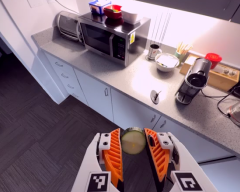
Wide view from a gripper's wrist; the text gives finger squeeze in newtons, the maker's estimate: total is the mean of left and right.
{"total": 10.1, "left": 10.6, "right": 9.6}